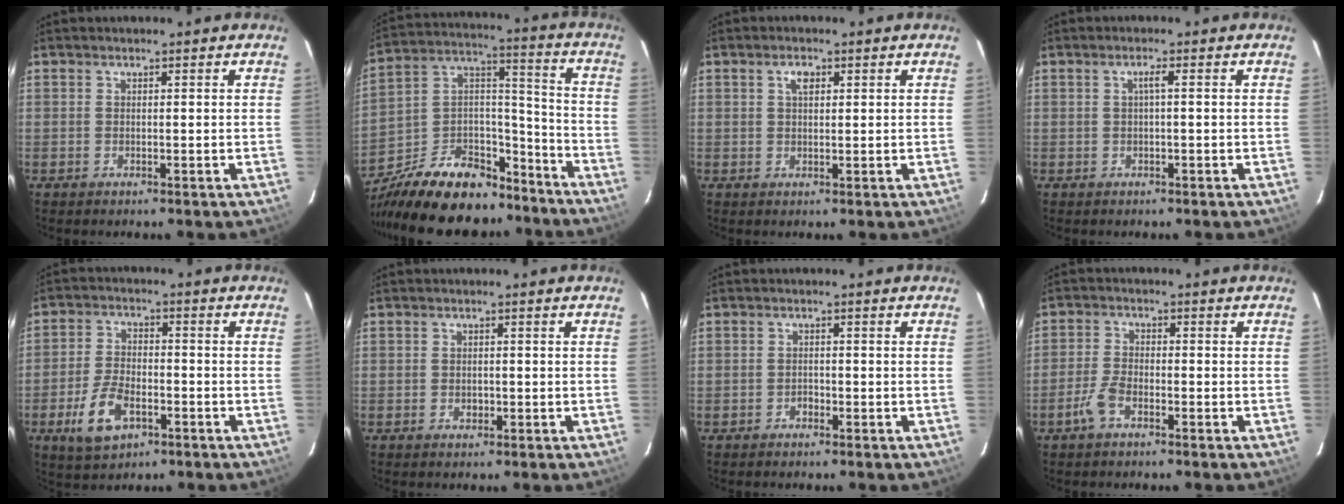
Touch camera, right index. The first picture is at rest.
{"total": 24.3, "force": [-18.0, 11.5, 11.5], "torque": [-0.232, 0.047, -0.273]}
{"total": 2.2, "force": [0.9, 1.2, 1.6], "torque": [-0.029, 0.006, 0.015]}
{"total": 1.3, "force": [0.0, -0.2, 1.3], "torque": [-0.023, 0.004, -0.001]}
{"total": 9.6, "force": [-4.3, 5.1, 6.9], "torque": [-0.153, -0.001, -0.073]}
{"total": 1.3, "force": [-0.5, 1.0, 0.7], "torque": [-0.011, 0.001, -0.006]}
{"total": 1.1, "force": [-0.8, 0.6, 0.1], "torque": [-0.004, 0.002, -0.014]}
{"total": 4.2, "force": [-2.7, 1.6, 2.8], "torque": [-0.075, 0.001, -0.054]}